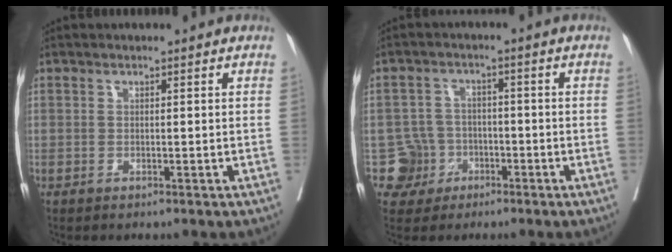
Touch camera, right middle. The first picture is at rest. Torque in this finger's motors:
{"motor_torque": [0.10, -0.05, -0.08, -0.05]}